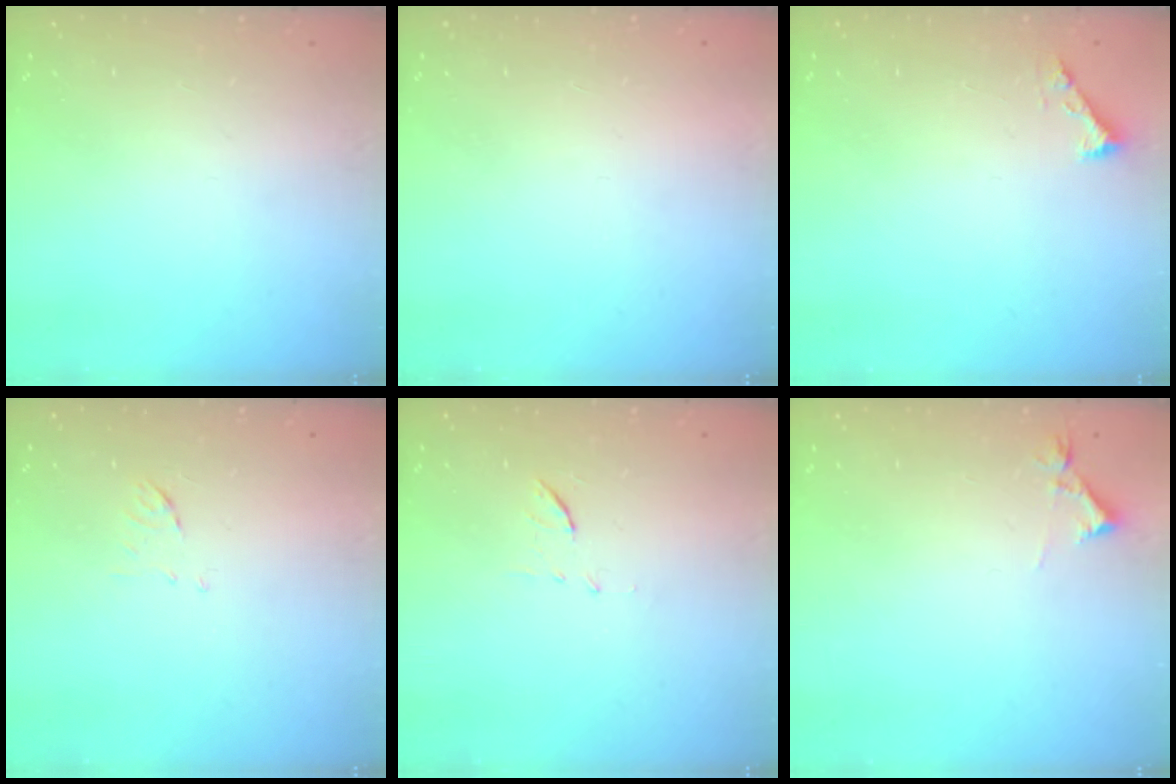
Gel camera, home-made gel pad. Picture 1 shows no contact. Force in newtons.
{"total": 1.5, "press": 1.5, "slide": 0.1}
{"total": 2.3, "press": 2.3, "slide": 0.3}
{"total": 5.4, "press": 5.3, "slide": 1.0}
{"total": 6.2, "press": 6.0, "slide": 1.8}
{"total": 3.4, "press": 3.3, "slide": 0.7}